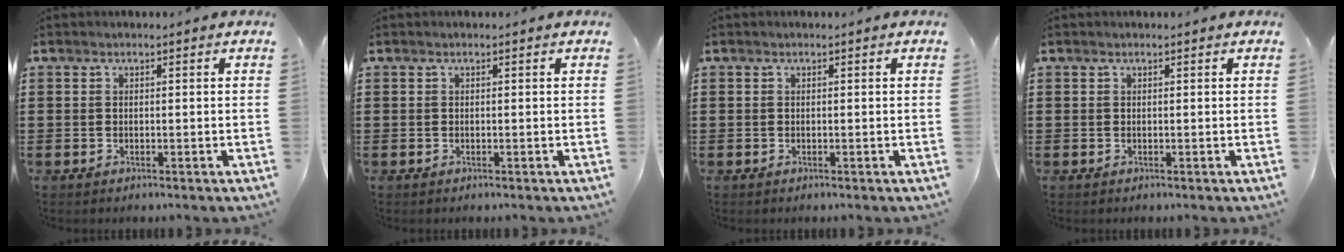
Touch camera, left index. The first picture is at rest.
{"total": 0.0}
{"total": 0.0}
{"total": 0.0}